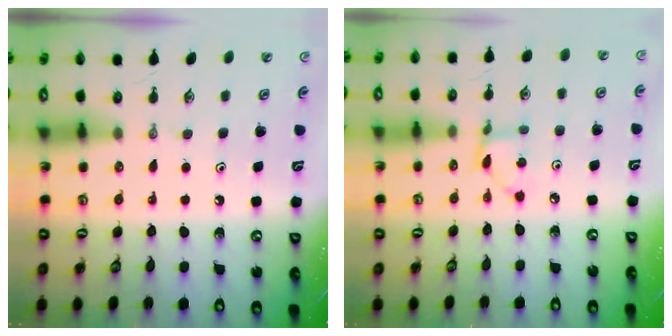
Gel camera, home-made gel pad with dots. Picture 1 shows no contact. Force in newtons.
{"total": 3.3, "press": 3.3, "slide": 0.1}